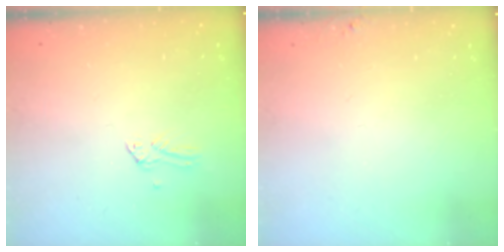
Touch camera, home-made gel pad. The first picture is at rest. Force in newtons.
{"total": 3.7, "press": 3.7, "slide": 0.4}